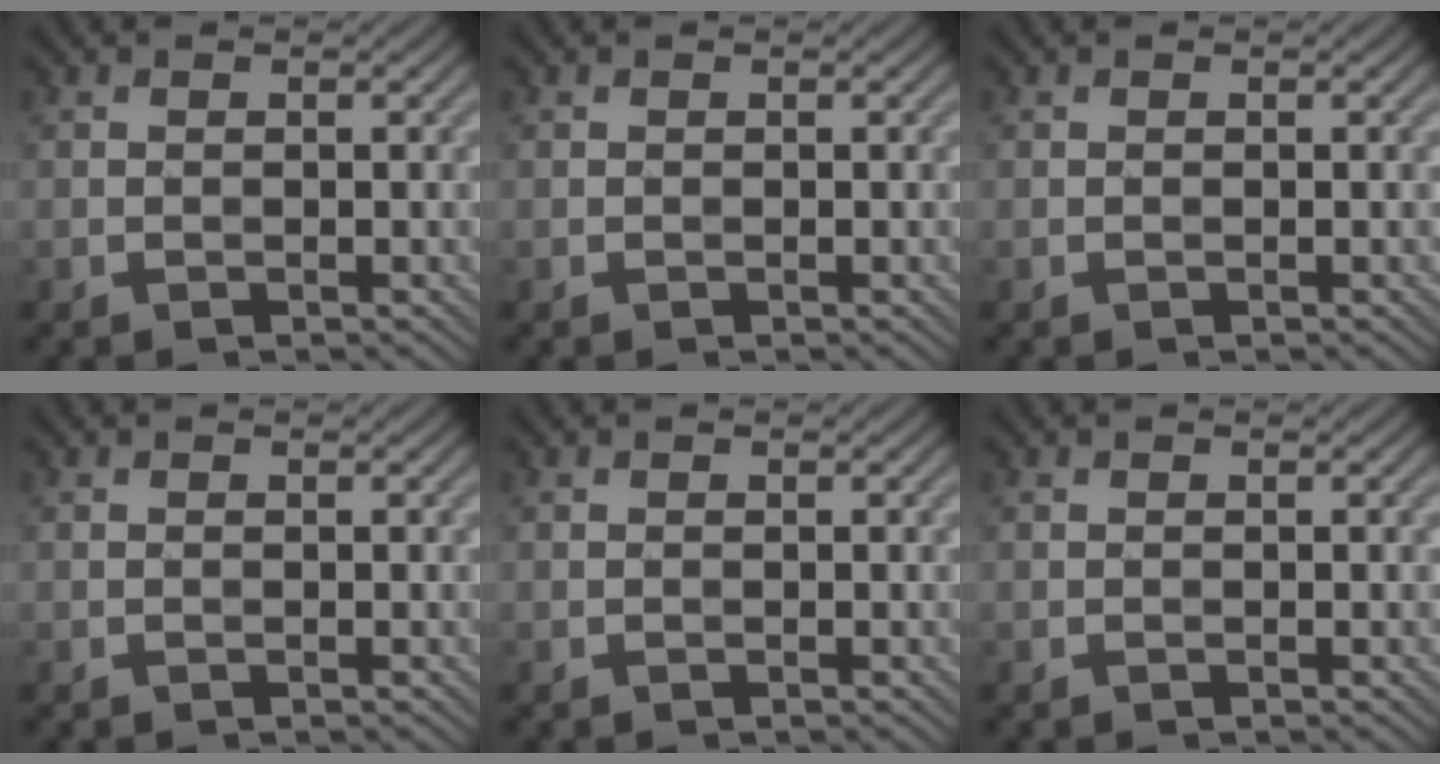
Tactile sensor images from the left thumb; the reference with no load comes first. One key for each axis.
{"total": 0.0}
{"total": 0.0}
{"total": 0.0}
{"total": 0.0}
{"total": 0.0}